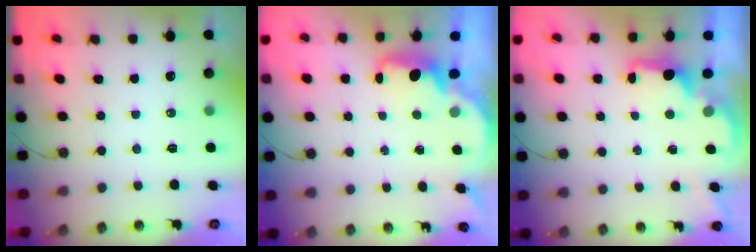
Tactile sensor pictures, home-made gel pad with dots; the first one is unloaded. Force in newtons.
{"total": 2.4, "press": 2.3, "slide": 0.6}
{"total": 1.6, "press": 1.5, "slide": 0.6}